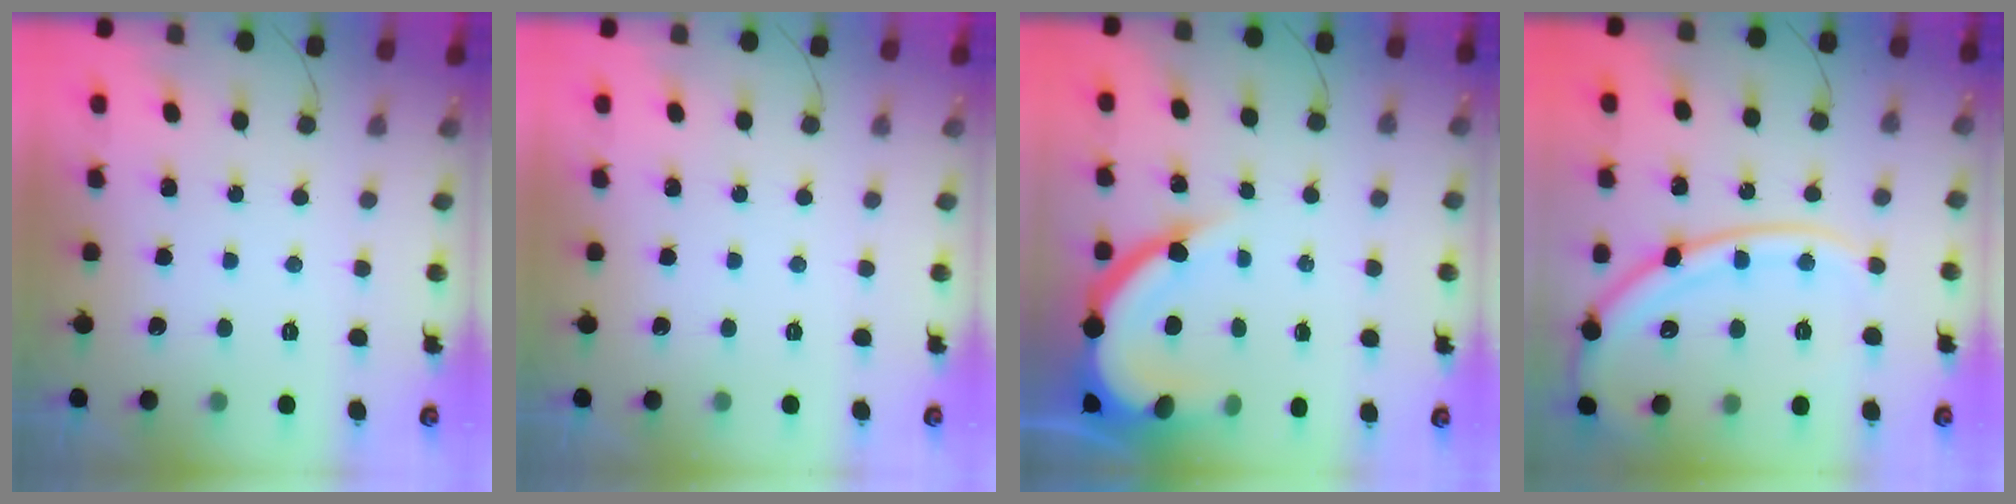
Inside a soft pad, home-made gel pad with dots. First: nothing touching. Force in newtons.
{"total": 0.0}
{"total": 14.3, "press": 14.3, "slide": 1.3}
{"total": 18.4, "press": 18.2, "slide": 2.3}